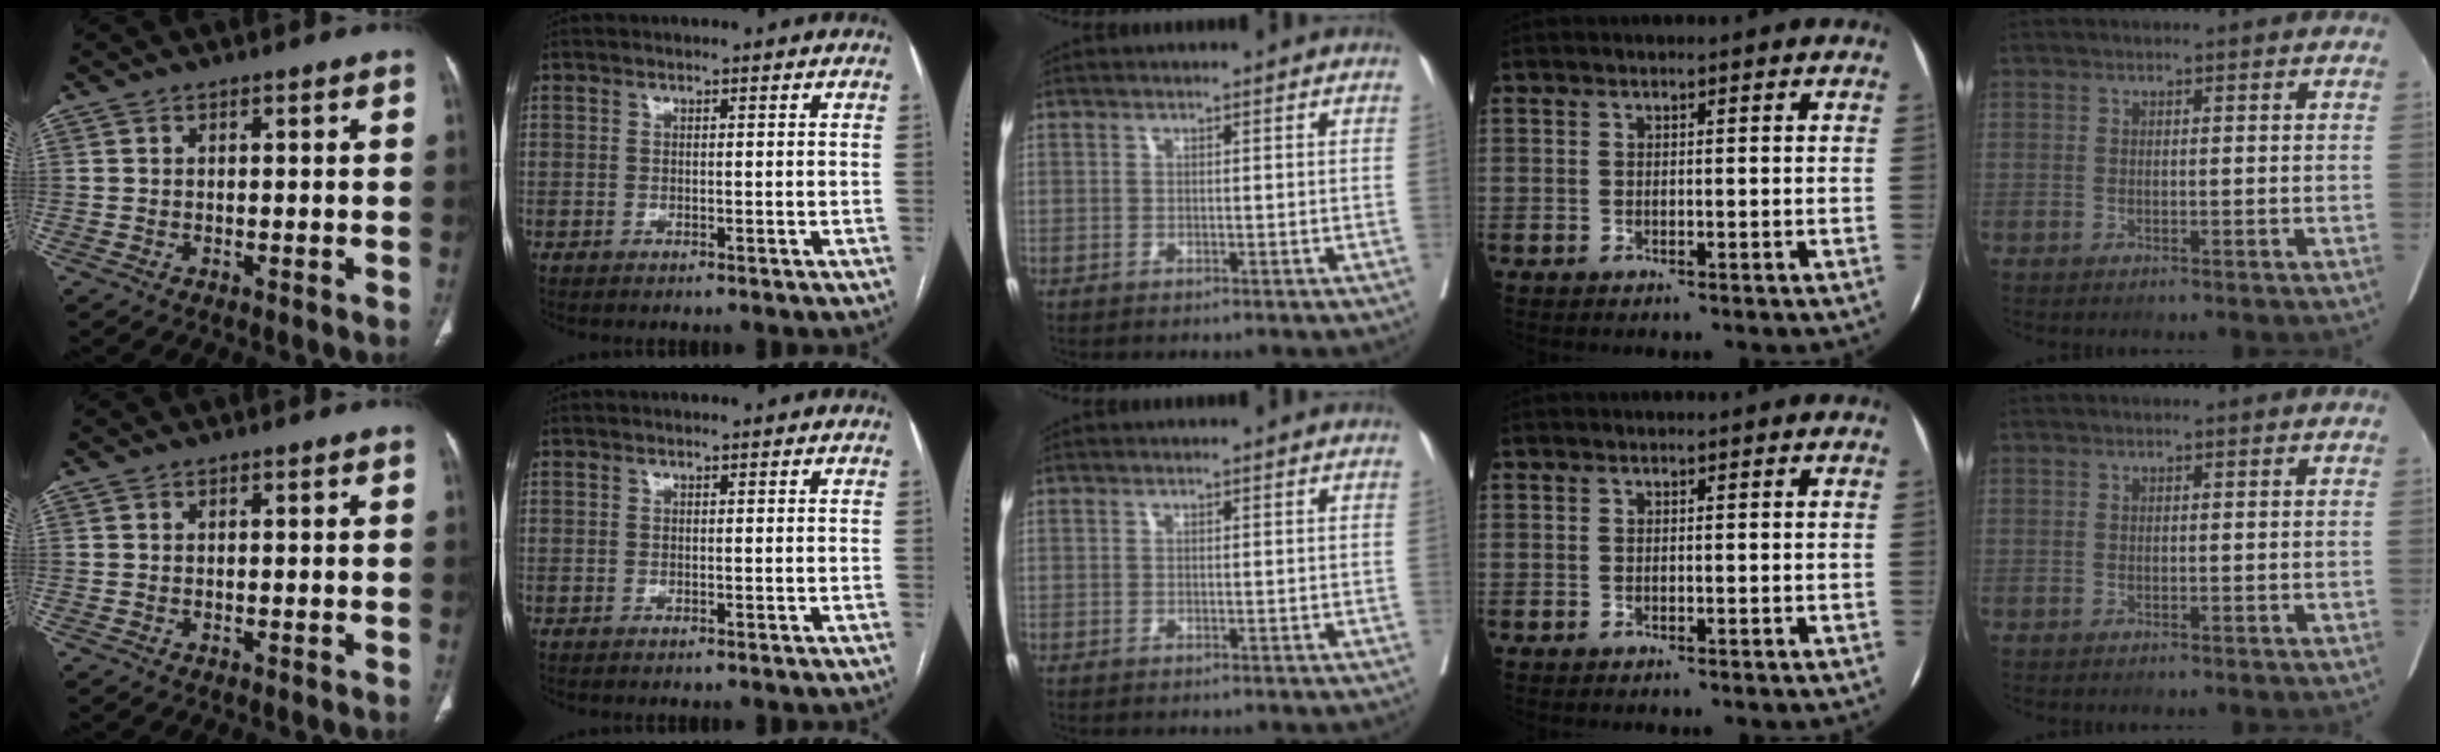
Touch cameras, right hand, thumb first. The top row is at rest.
{}